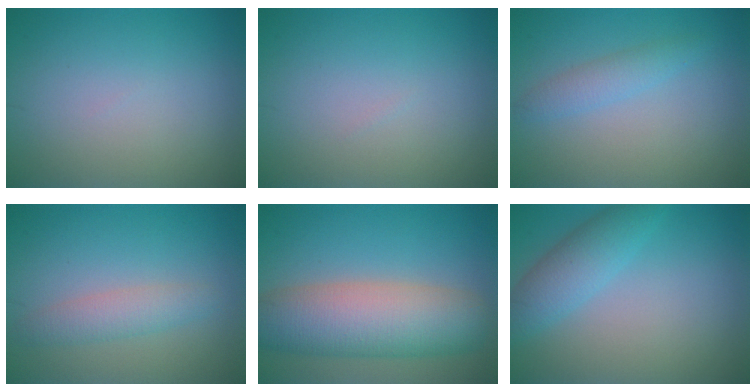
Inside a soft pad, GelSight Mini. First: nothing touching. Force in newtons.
{"total": 0.0}
{"total": 2.0, "press": 2.0, "slide": 0.1}
{"total": 2.5, "press": 2.5, "slide": 0.1}
{"total": 9.0, "press": 9.0, "slide": 0.7}
{"total": 3.6, "press": 3.6, "slide": 0.0}